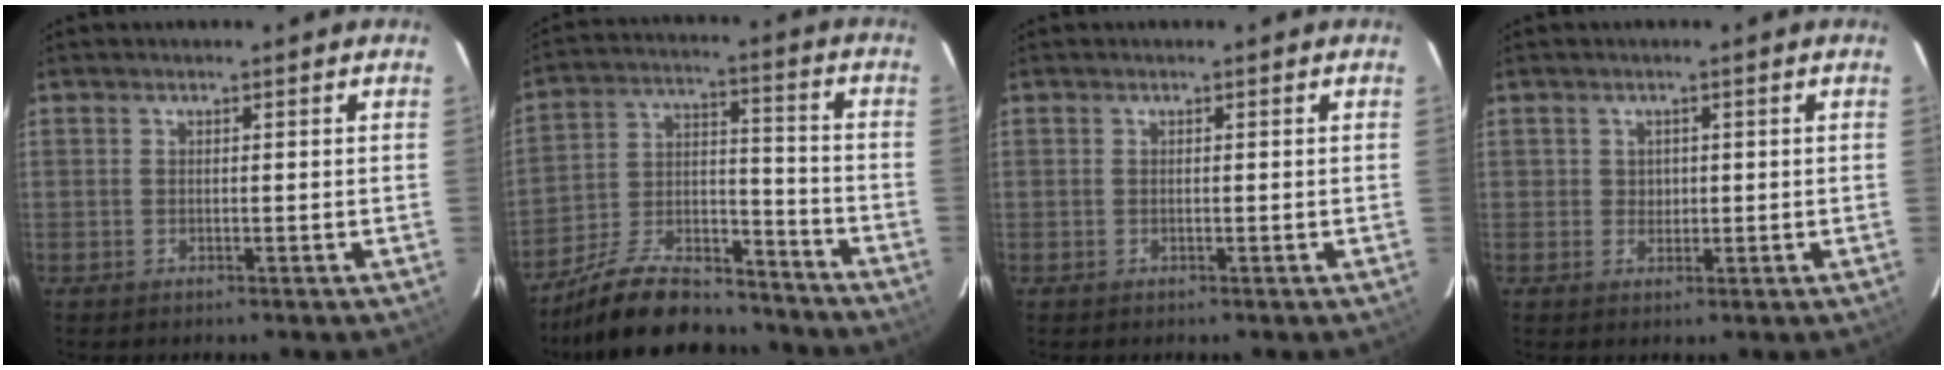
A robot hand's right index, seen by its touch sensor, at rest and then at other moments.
{"total": 21.1, "force": [-17.3, 7.6, 9.5], "torque": [-0.186, 0.020, -0.263]}
{"total": 0.0}
{"total": 1.7, "force": [0.3, 1.7, 0.3], "torque": [-0.001, 0.003, 0.005]}